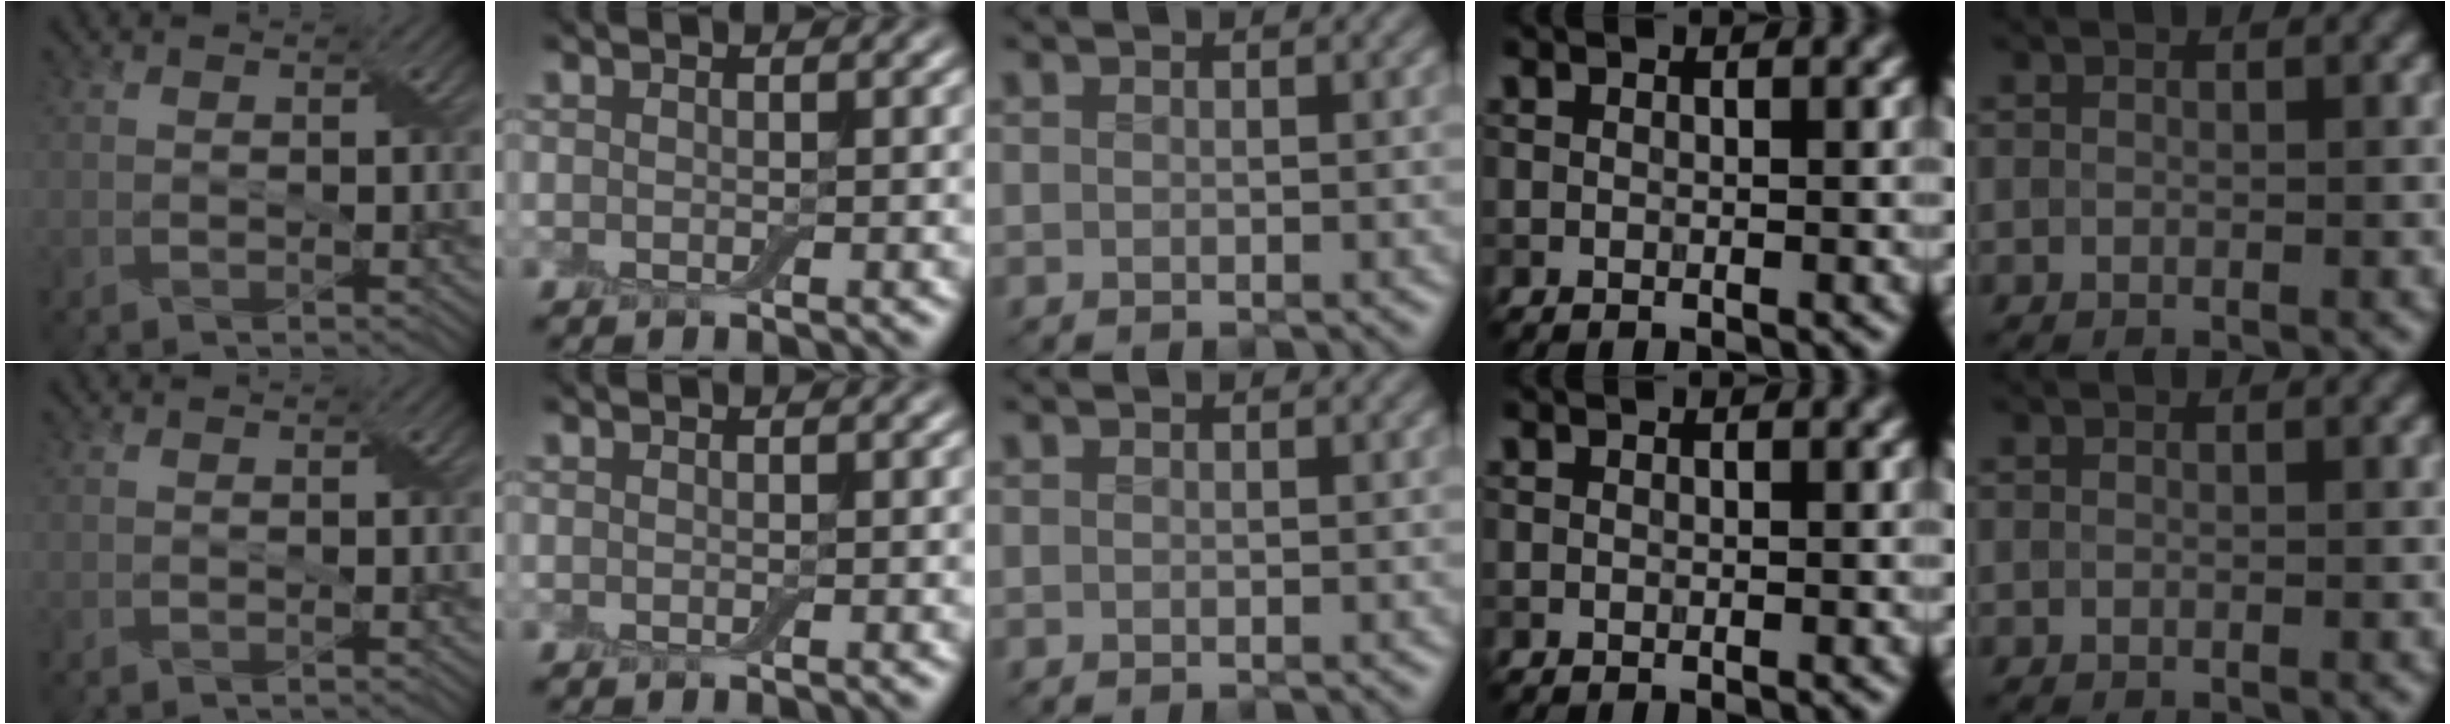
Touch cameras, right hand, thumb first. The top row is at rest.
{}